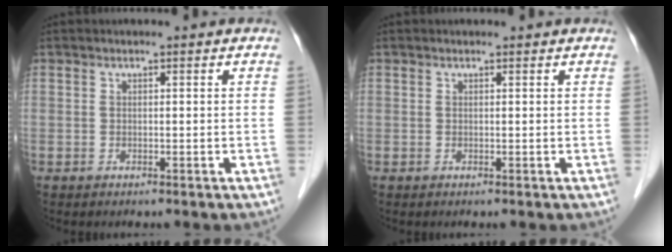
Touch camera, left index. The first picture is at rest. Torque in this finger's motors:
{"motor_torque": [1.02, -1.12, -0.01, -0.01]}